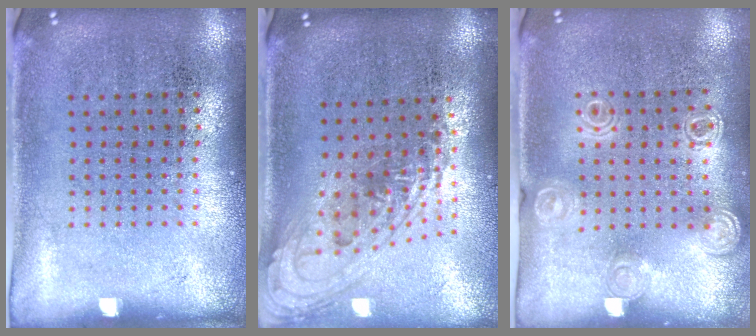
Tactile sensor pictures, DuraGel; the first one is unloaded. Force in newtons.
{"total": 1.5, "press": 1.2, "slide": 0.9}
{"total": 1.4, "press": 1.3, "slide": 0.2}